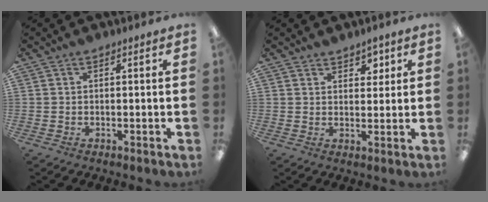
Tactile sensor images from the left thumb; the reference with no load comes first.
{"total": 4.3, "force": [3.4, 2.6, 0.9], "torque": [0.002, -0.020, 0.055]}